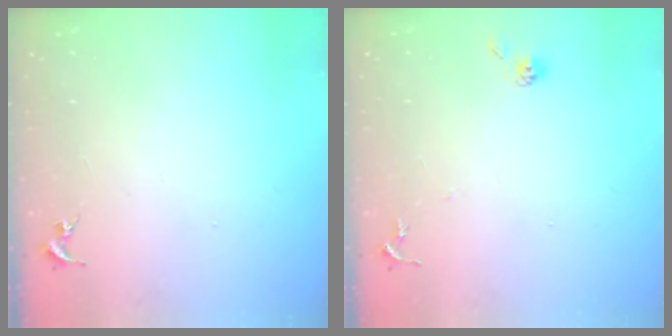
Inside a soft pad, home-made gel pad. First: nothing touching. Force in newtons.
{"total": 5.9, "press": 5.9, "slide": 0.5}